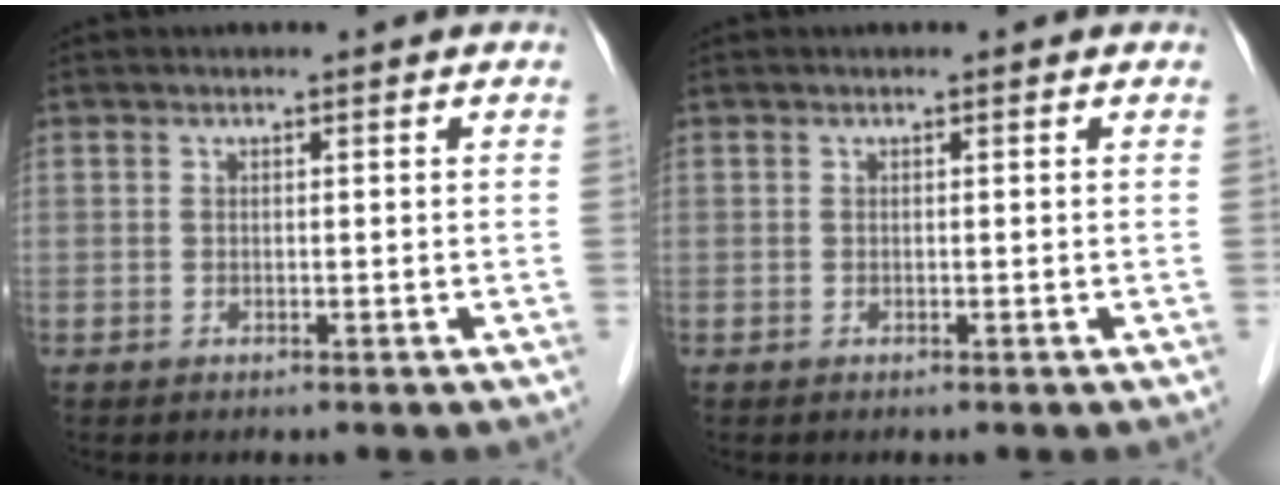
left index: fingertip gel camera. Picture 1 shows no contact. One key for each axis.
{"total": 0.0}